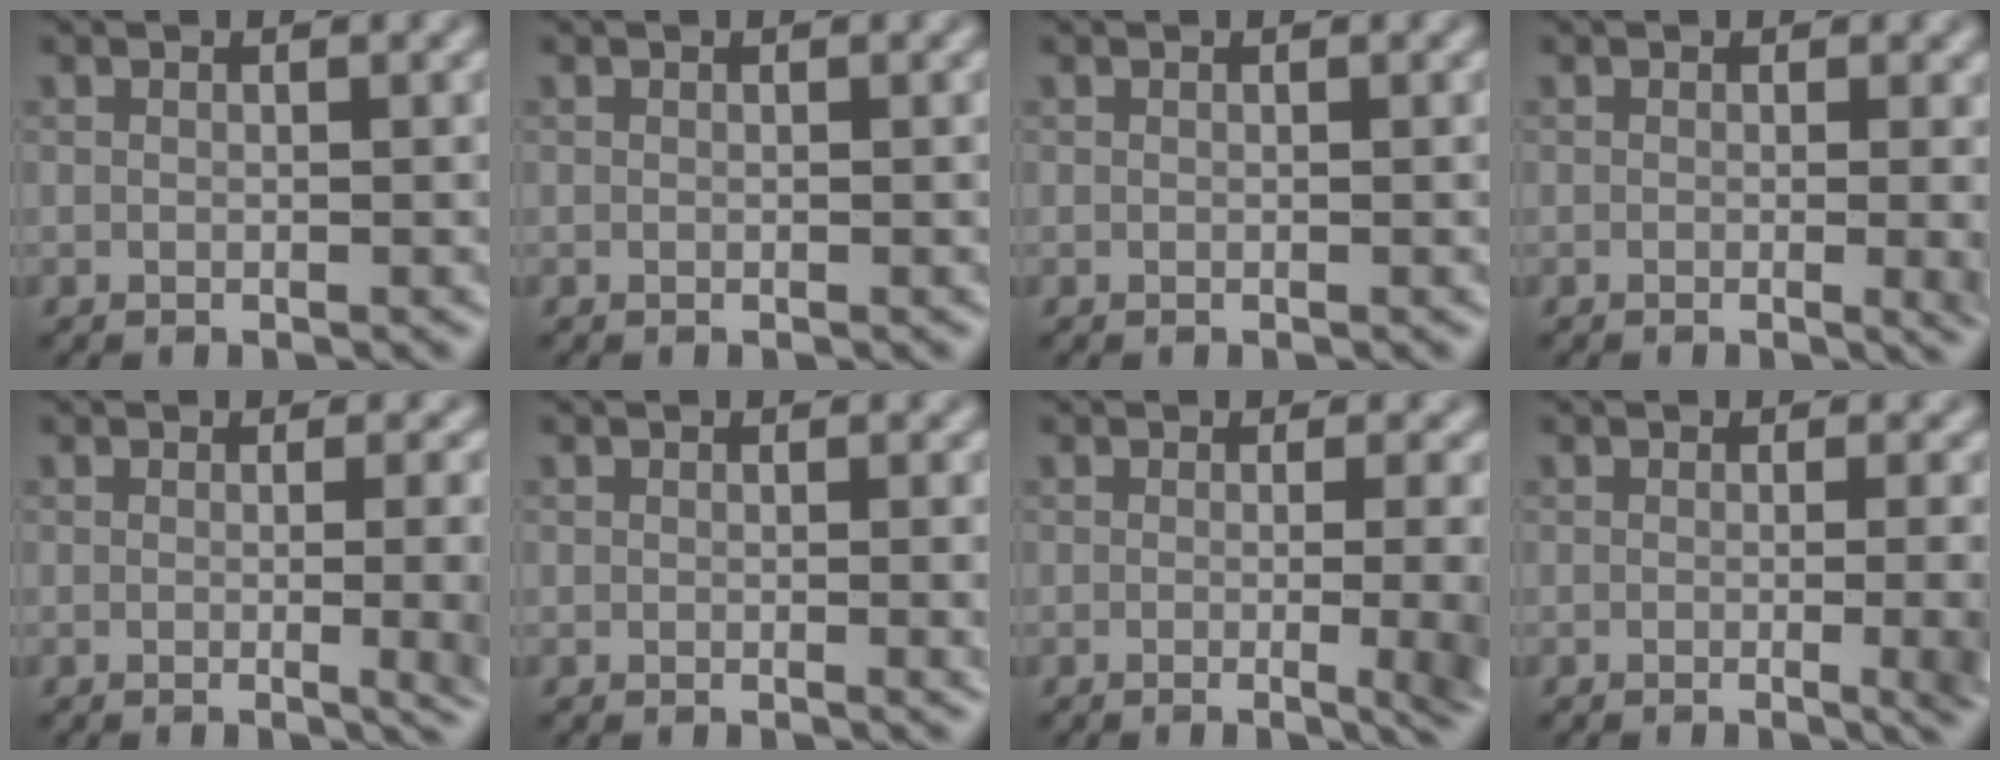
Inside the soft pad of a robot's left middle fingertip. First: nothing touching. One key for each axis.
{"total": 0.0}
{"total": 0.0}
{"total": 3.7, "fx": -0.1, "fy": 1.6, "fz": 3.3, "tx": -0.017, "ty": -0.002, "tz": -0.003}
{"total": 8.0, "fx": -0.4, "fy": 3.8, "fz": 7.0, "tx": -0.033, "ty": -0.005, "tz": -0.004}
{"total": 1.3, "fx": 0.1, "fy": 0.4, "fz": 1.3, "tx": -0.014, "ty": -0.006, "tz": 0.001}
{"total": 8.8, "fx": -0.7, "fy": 4.3, "fz": 7.6, "tx": -0.027, "ty": 0.006, "tz": -0.010}
{"total": 6.5, "fx": -0.6, "fy": 3.1, "fz": 5.7, "tx": -0.026, "ty": -0.002, "tz": -0.007}